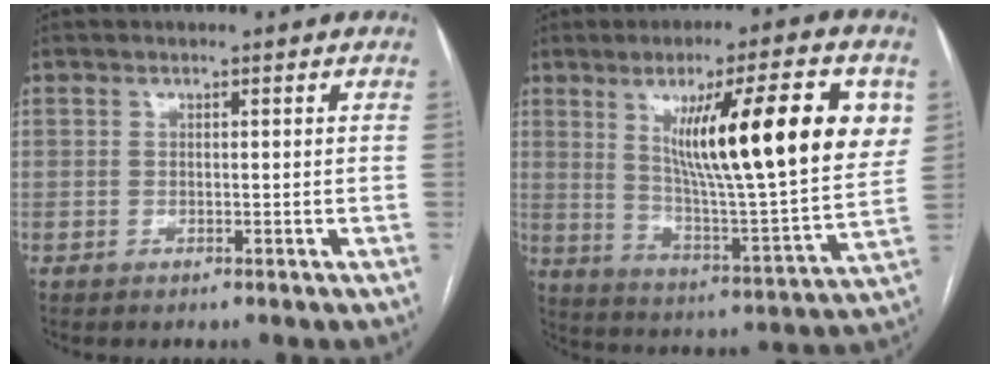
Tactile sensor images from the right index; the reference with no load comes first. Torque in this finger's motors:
{"motor_torque": [1.60, 0.54, 1.05, 0.21]}